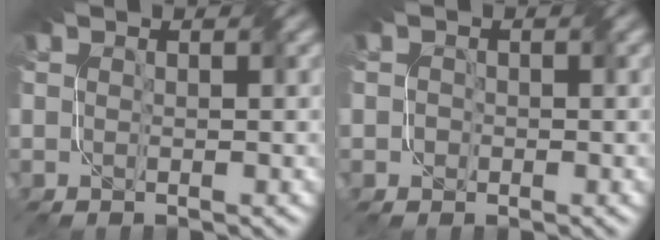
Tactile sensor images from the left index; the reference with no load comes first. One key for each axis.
{"total": 0.6, "fx": -0.4, "fy": 0.4, "fz": 0.1, "tx": 0.006, "ty": 0.004, "tz": -0.009}